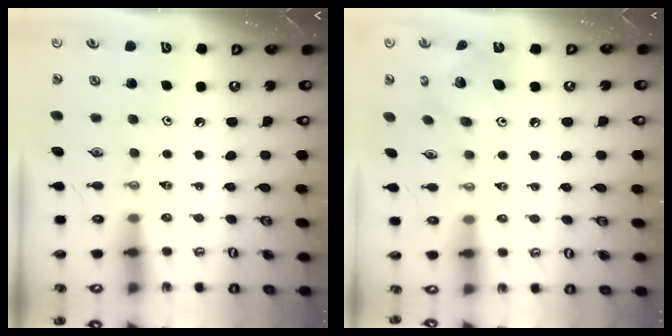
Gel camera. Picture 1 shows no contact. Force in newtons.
{"total": 11.2, "press": 11.1, "slide": 0.8}